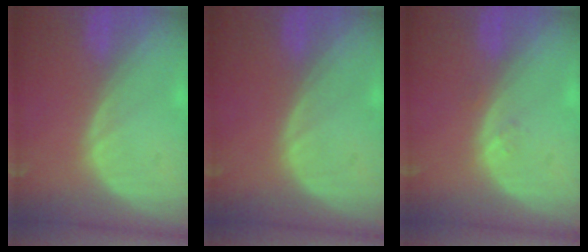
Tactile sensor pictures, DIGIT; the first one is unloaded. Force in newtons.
{"total": 0.0}
{"total": 0.7, "press": 0.7, "slide": 0.1}